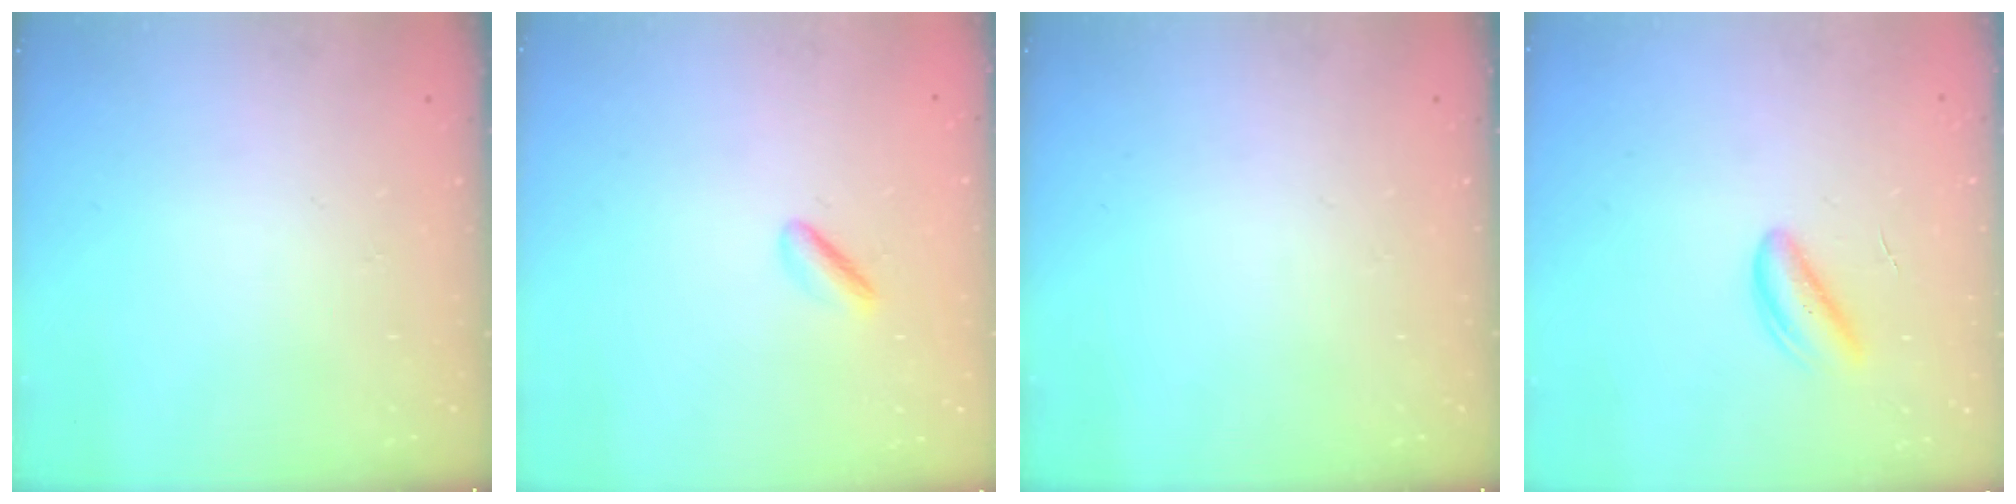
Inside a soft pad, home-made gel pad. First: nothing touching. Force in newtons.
{"total": 2.2, "press": 1.9, "slide": 1.1}
{"total": 0.0}
{"total": 2.9, "press": 2.9, "slide": 0.1}